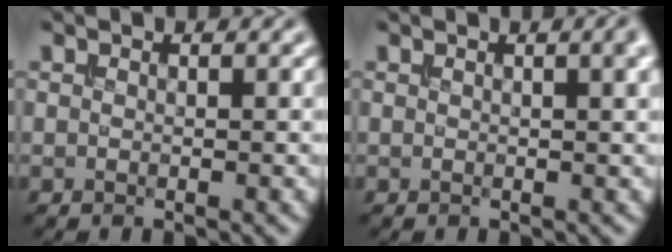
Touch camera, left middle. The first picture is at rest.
{"total": 2.5, "force": [1.1, 0.8, 2.1], "torque": [-0.015, 0.005, 0.012]}